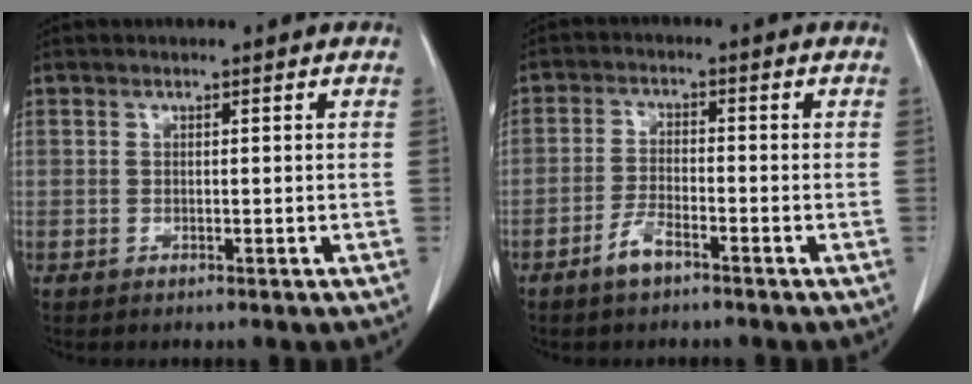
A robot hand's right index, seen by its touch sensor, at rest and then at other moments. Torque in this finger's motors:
{"motor_torque": [0.26, -0.29, 0.17, 0.05]}